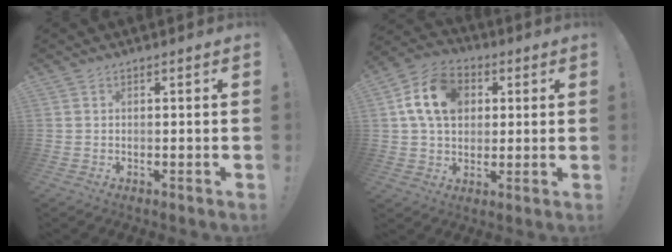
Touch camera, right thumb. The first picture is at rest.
{"total": 15.0, "force": [4.2, 11.1, 9.1], "torque": [-0.151, 0.003, 0.084]}